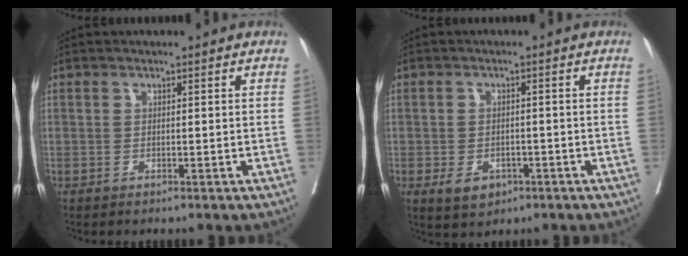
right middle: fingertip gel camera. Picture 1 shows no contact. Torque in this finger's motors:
{"motor_torque": [0.57, -0.41, 0.25, 0.05]}